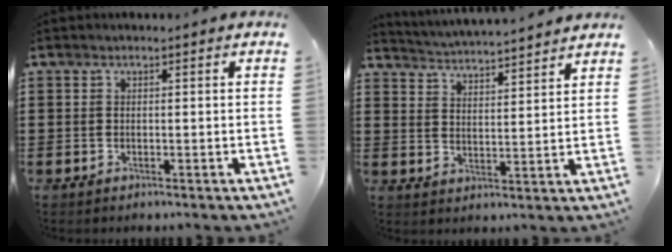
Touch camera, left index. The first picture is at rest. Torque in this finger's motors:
{"motor_torque": [2.14, 0.00, 0.17, 0.08]}